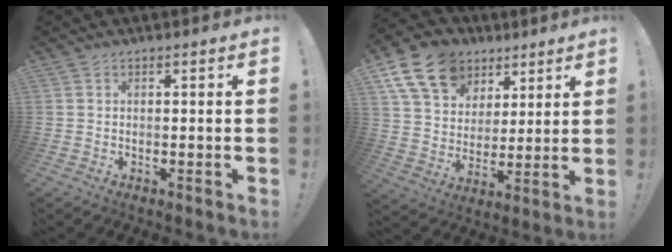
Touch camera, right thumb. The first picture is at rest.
{"total": 17.0, "force": [9.1, 12.2, 7.5], "torque": [-0.130, -0.041, 0.180]}